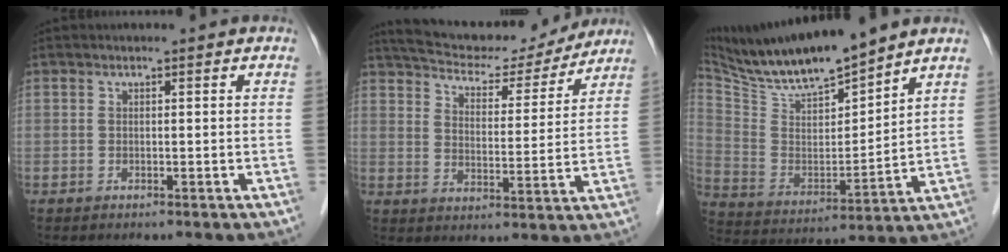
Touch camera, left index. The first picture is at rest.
{"total": 17.8, "force": [16.4, 4.0, 5.5], "torque": [-0.085, 0.005, 0.236]}
{"total": 14.9, "force": [13.4, 1.0, 6.4], "torque": [-0.128, -0.007, 0.254]}